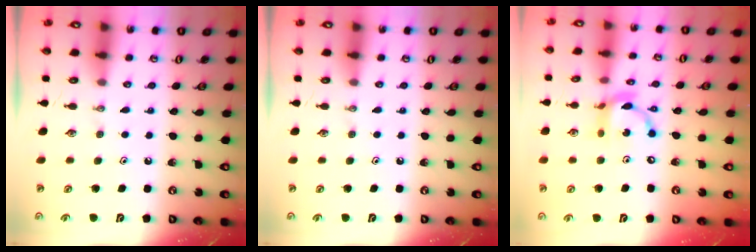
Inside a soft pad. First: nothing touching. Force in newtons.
{"total": 0.0}
{"total": 11.5, "press": 11.5, "slide": 0.7}